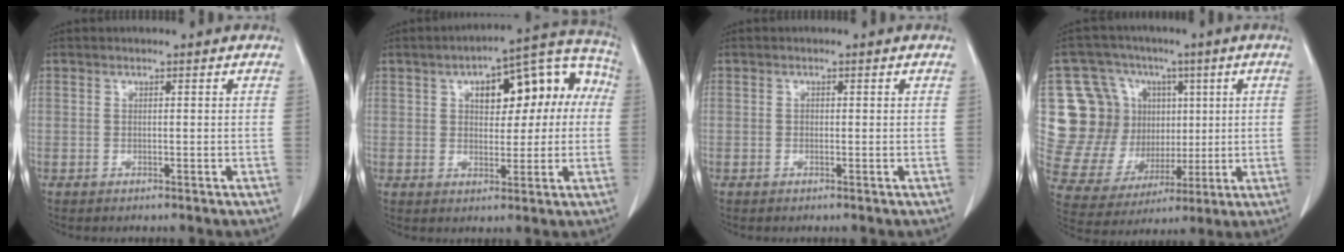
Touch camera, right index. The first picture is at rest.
{"total": 14.4, "force": [3.1, 6.5, 12.4], "torque": [-0.154, 0.055, 0.043]}
{"total": 0.0}
{"total": 17.0, "force": [4.0, 14.2, 8.4], "torque": [-0.167, 0.058, 0.101]}